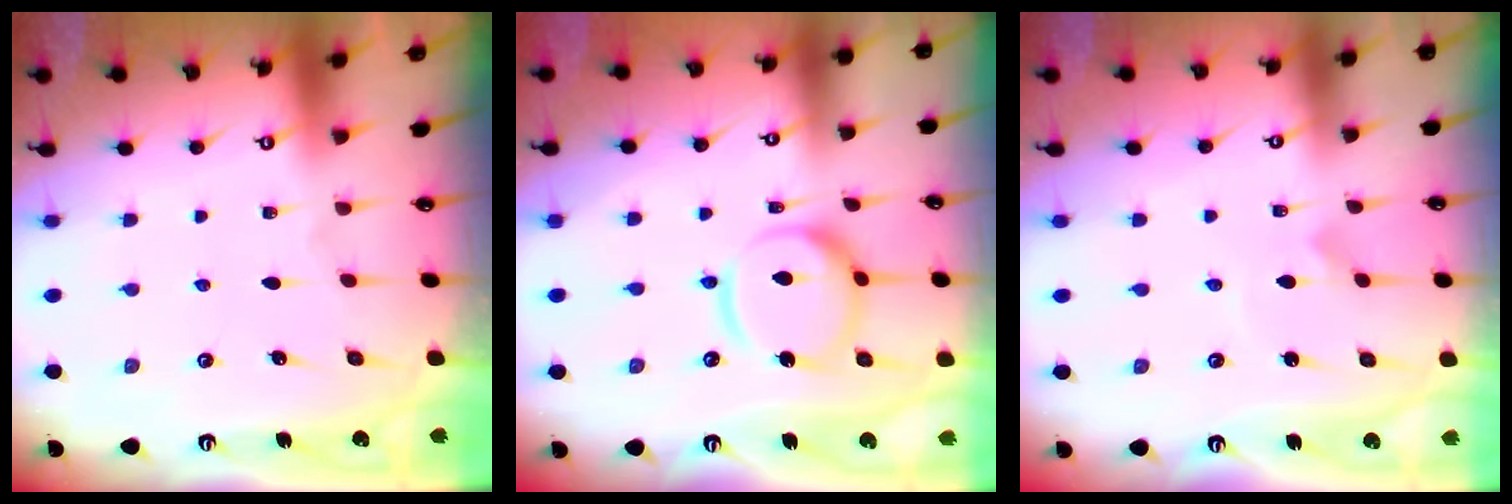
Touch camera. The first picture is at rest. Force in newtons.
{"total": 14.4, "press": 14.4, "slide": 1.3}
{"total": 1.7, "press": 1.7, "slide": 0.1}